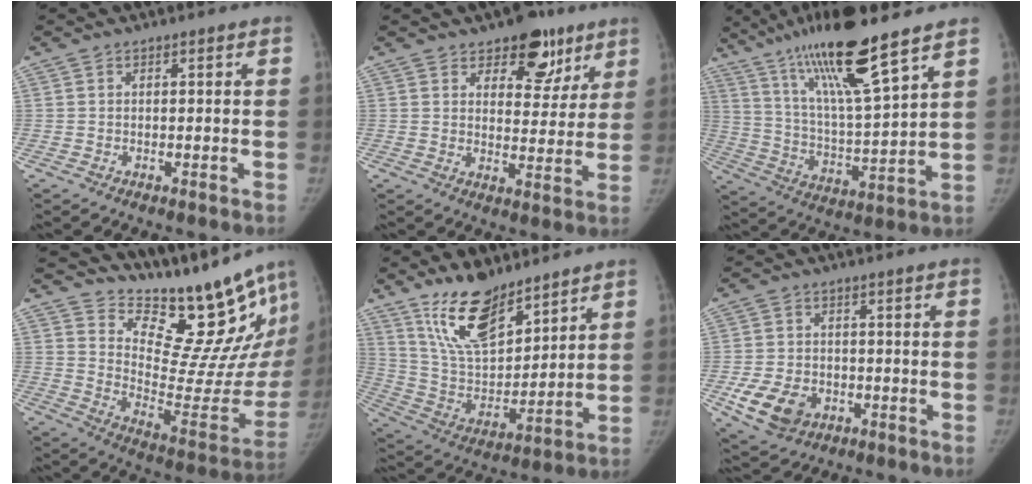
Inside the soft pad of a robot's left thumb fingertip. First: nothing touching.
{"total": 10.8, "force": [6.8, 6.1, 5.8], "torque": [-0.030, -0.033, 0.096]}
{"total": 18.7, "force": [13.0, 1.6, 13.3], "torque": [-0.229, -0.057, 0.239]}
{"total": 22.6, "force": [19.7, 7.3, 8.4], "torque": [-0.070, -0.153, 0.279]}
{"total": 15.8, "force": [11.4, 6.4, 8.8], "torque": [-0.124, -0.070, 0.227]}
{"total": 9.0, "force": [-3.1, 6.8, 4.9], "torque": [-0.080, 0.007, -0.044]}